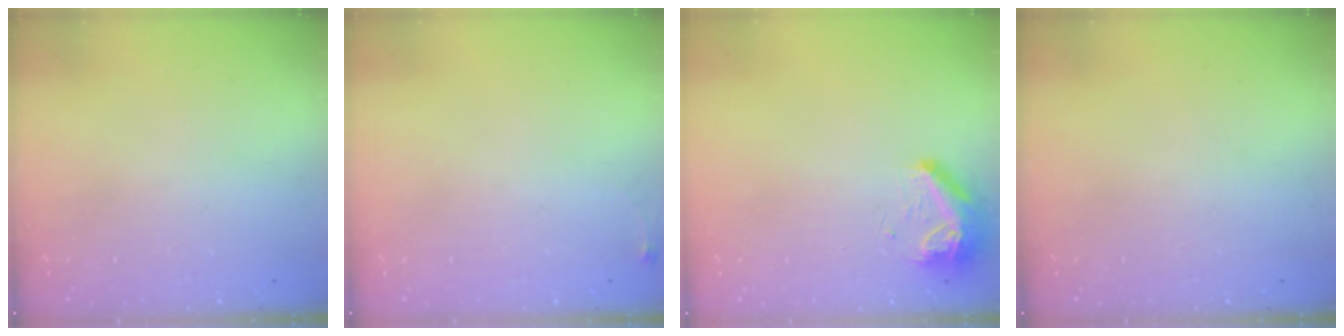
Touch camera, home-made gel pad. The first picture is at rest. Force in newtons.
{"total": 3.4, "press": 3.4, "slide": 0.5}
{"total": 8.3, "press": 8.2, "slide": 0.9}
{"total": 0.0}